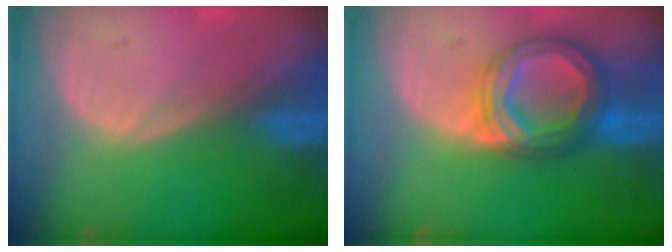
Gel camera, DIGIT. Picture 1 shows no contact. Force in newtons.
{"total": 8.1, "press": 8.0, "slide": 0.6}